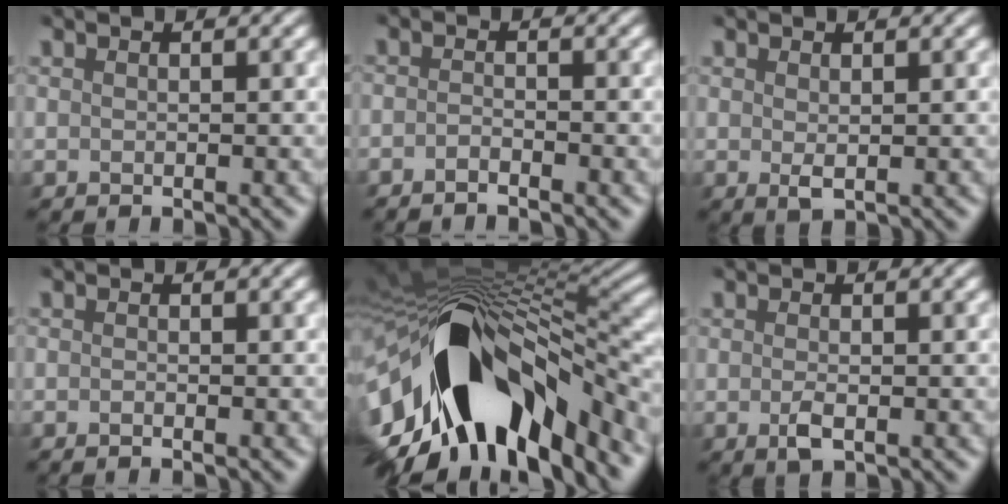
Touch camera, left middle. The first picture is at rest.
{"total": 1.1, "force": [-1.0, 0.0, 0.4], "torque": [-0.012, 0.005, -0.021]}
{"total": 1.2, "force": [-0.1, 0.6, 1.0], "torque": [-0.019, -0.001, 0.004]}
{"total": 0.6, "force": [-0.5, 0.0, 0.3], "torque": [-0.005, 0.002, -0.008]}
{"total": 16.5, "force": [-6.3, 8.1, 12.9], "torque": [-0.217, -0.007, -0.096]}
{"total": 1.6, "force": [-0.6, 0.6, 1.3], "torque": [-0.029, 0.002, -0.008]}